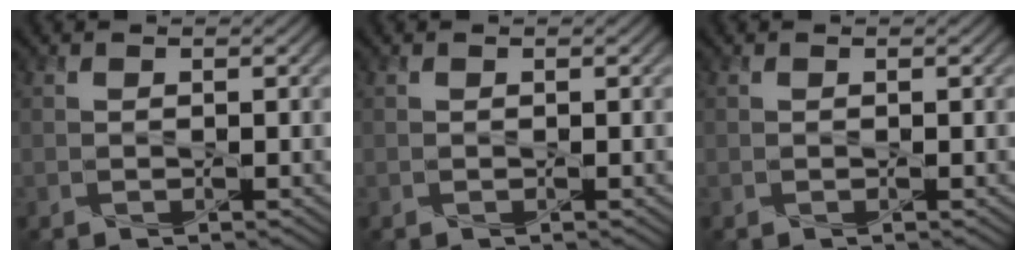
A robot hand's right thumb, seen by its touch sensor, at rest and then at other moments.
{"total": 0.0}
{"total": 0.0}